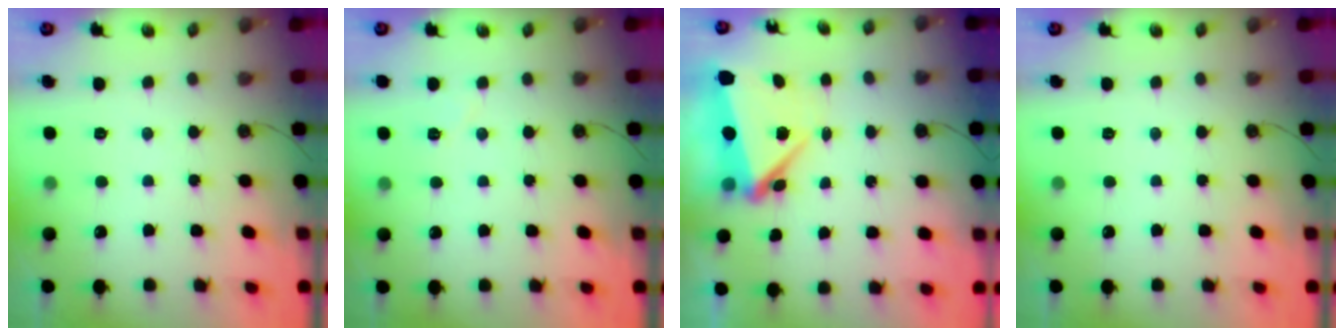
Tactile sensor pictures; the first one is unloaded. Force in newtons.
{"total": 3.2, "press": 3.1, "slide": 0.6}
{"total": 6.0, "press": 6.0, "slide": 0.6}
{"total": 0.0}